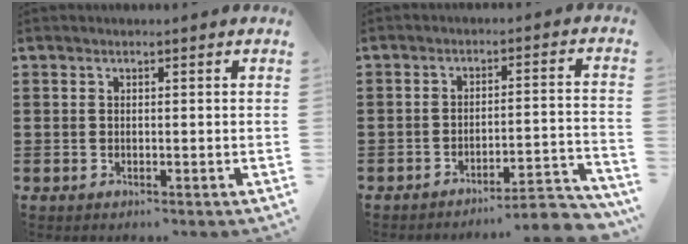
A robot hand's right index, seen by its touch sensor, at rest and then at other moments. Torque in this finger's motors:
{"motor_torque": [0.93, -0.79, 0.15, 0.02]}